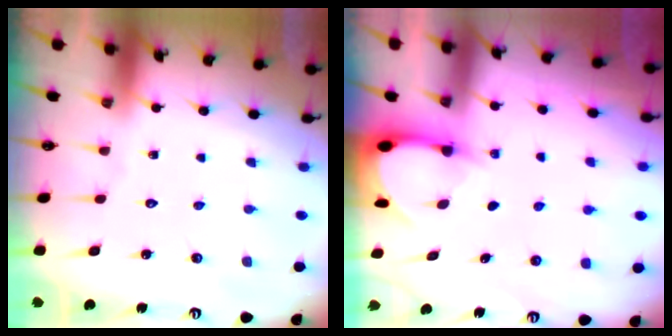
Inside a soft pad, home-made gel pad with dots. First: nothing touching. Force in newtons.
{"total": 3.1, "press": 3.1, "slide": 0.4}